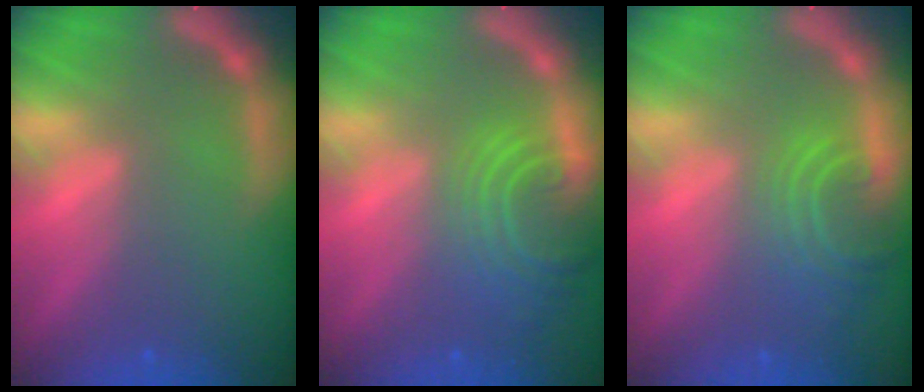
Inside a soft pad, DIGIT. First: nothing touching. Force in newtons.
{"total": 7.0}
{"total": 5.1}